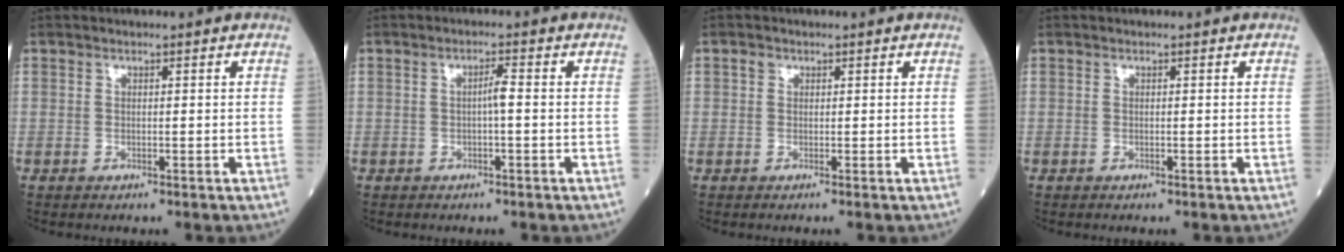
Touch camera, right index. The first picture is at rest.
{"total": 1.9, "force": [-0.2, 0.1, 1.9], "torque": [-0.031, 0.003, -0.003]}
{"total": 0.6, "force": [0.1, 0.5, 0.2], "torque": [-0.004, 0.004, 0.000]}
{"total": 0.0}